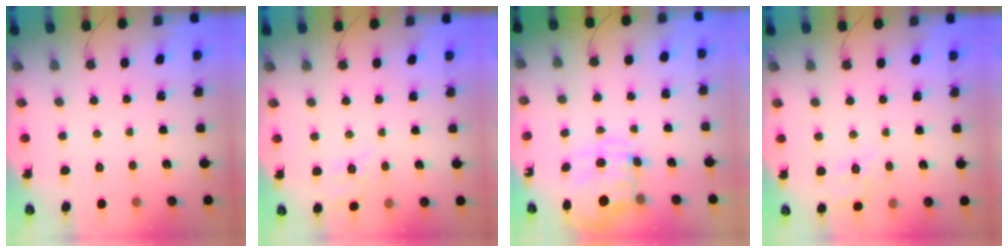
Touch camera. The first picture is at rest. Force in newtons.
{"total": 9.7, "press": 9.6, "slide": 1.7}
{"total": 9.1, "press": 9.1, "slide": 1.2}
{"total": 10.0, "press": 9.9, "slide": 1.7}